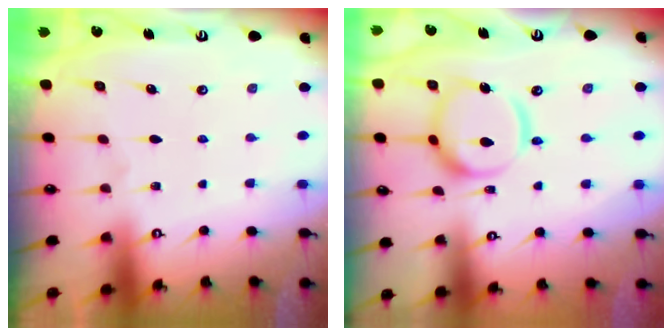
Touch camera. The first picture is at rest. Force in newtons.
{"total": 14.5, "press": 14.5, "slide": 1.4}